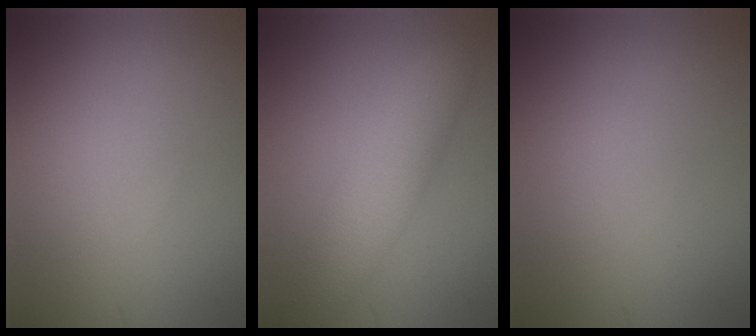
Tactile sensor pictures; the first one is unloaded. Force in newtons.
{"total": 5.3, "press": 5.3, "slide": 0.2}
{"total": 0.0}